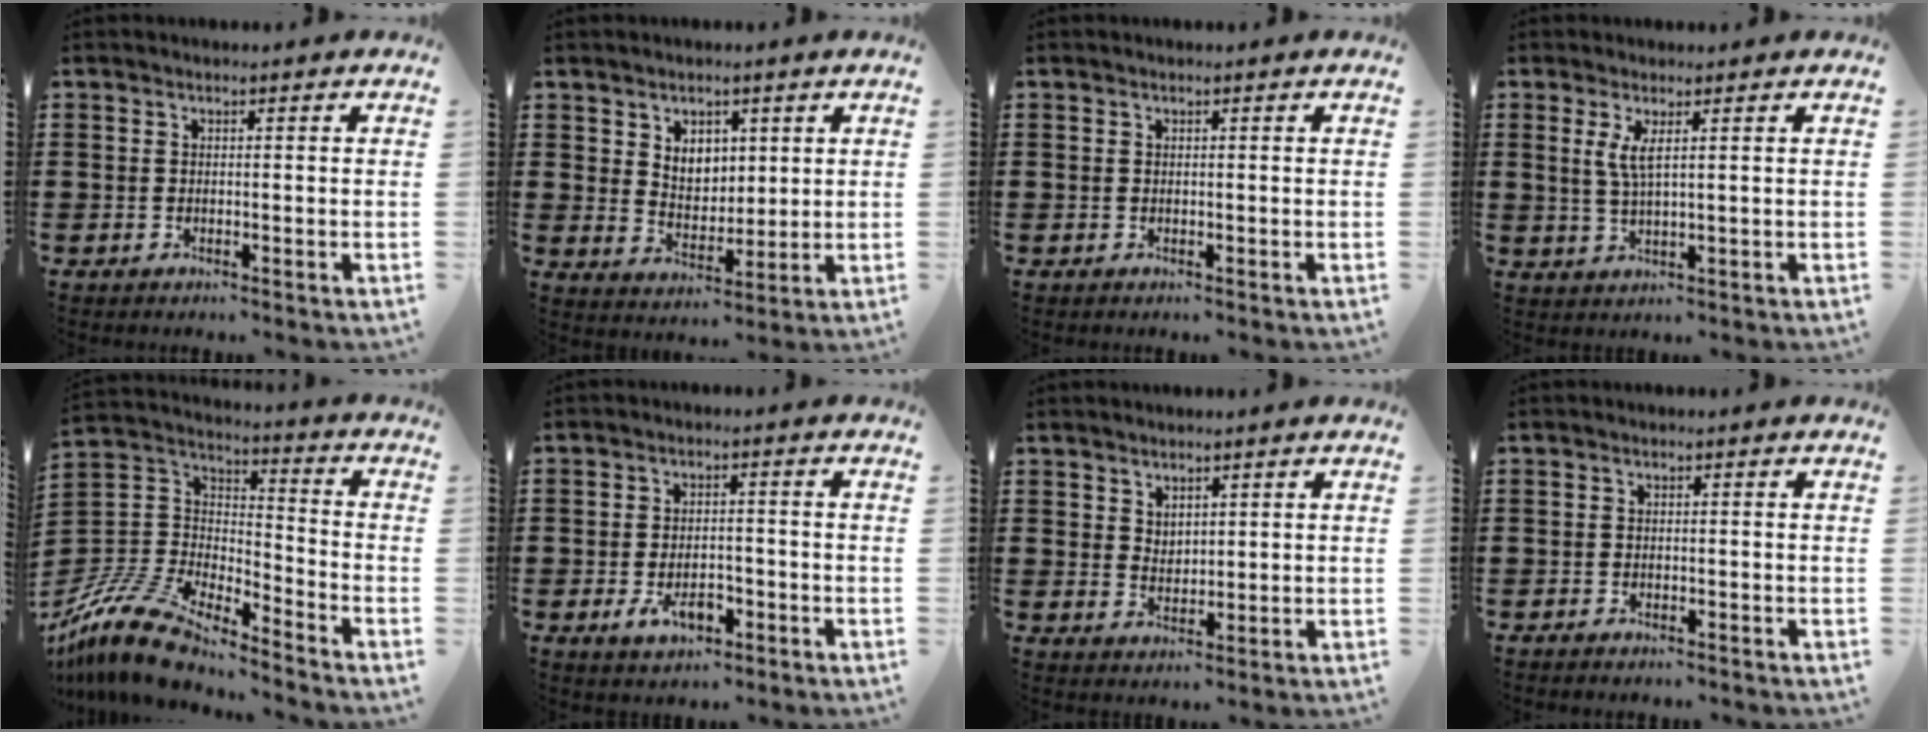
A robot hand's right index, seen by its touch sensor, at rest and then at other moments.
{"total": 4.6, "force": [2.6, 3.6, 1.3], "torque": [-0.034, 0.004, 0.046]}
{"total": 0.0}
{"total": 3.5, "force": [1.3, 0.5, 3.2], "torque": [-0.069, -0.001, 0.021]}
{"total": 12.3, "force": [-11.1, 2.8, 4.5], "torque": [-0.122, 0.012, -0.230]}
{"total": 4.4, "force": [-2.0, 2.3, 3.1], "torque": [-0.051, 0.000, -0.038]}
{"total": 2.4, "force": [2.0, 1.4, 0.2], "torque": [-0.009, 0.005, 0.040]}
{"total": 0.9, "force": [-0.8, 0.2, 0.1], "torque": [-0.004, 0.001, -0.017]}